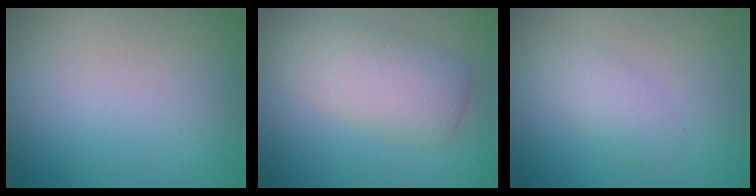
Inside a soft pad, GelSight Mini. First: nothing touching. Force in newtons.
{"total": 5.3, "press": 5.3, "slide": 0.1}
{"total": 1.9, "press": 1.9, "slide": 0.2}